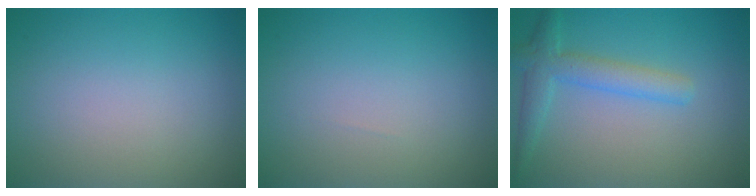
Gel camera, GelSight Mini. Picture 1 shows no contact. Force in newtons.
{"total": 0.0}
{"total": 3.4, "press": 3.4, "slide": 0.2}